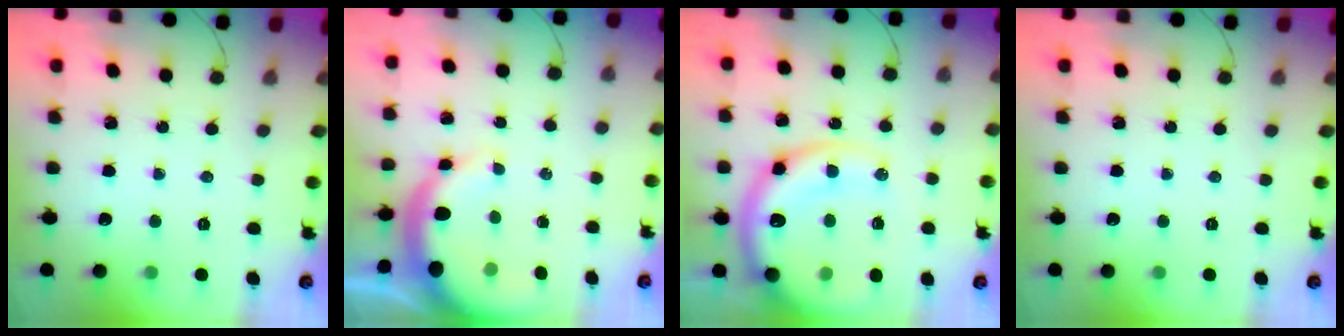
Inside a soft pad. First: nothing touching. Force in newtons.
{"total": 9.6, "press": 9.4, "slide": 1.8}
{"total": 20.5, "press": 20.0, "slide": 4.4}
{"total": 0.0}